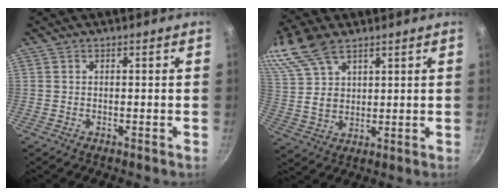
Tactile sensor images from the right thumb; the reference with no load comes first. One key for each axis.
{"total": 15.2, "fx": 9.4, "fy": 8.5, "fz": 8.5, "tx": -0.180, "ty": 0.008, "tz": 0.196}